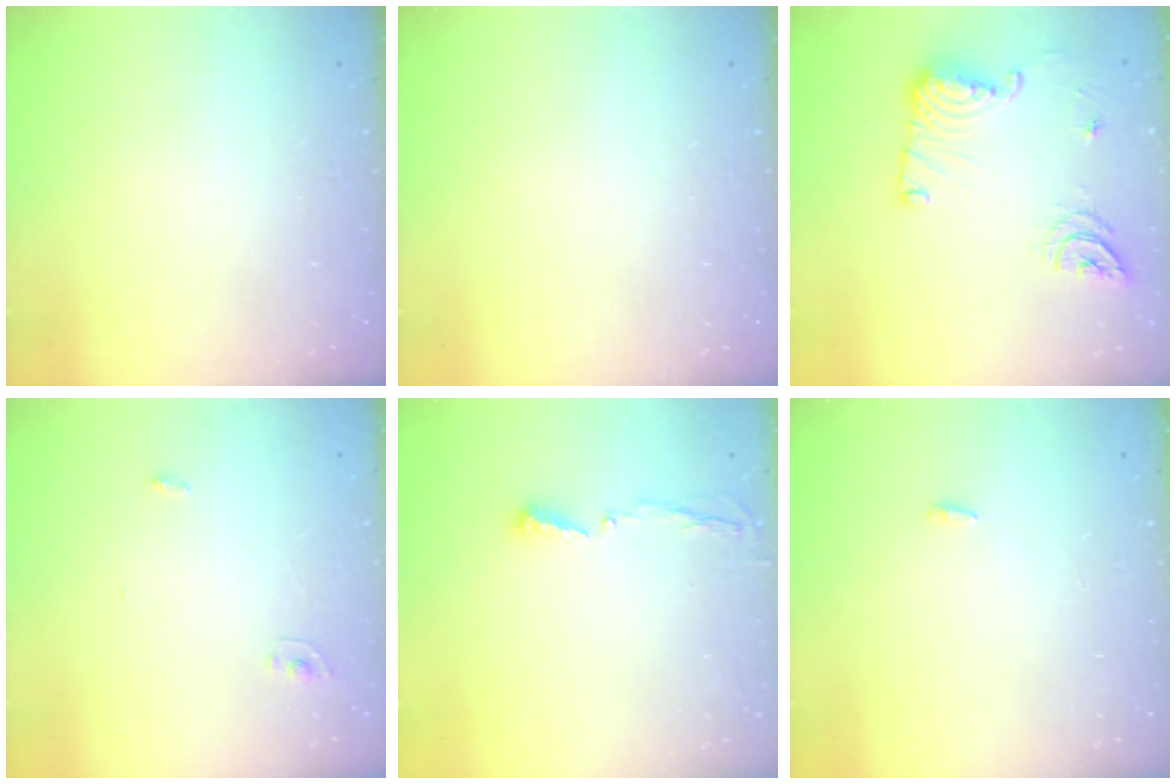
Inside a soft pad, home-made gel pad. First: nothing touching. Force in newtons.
{"total": 0.0}
{"total": 14.3, "press": 14.2, "slide": 1.4}
{"total": 2.4, "press": 2.4, "slide": 0.2}
{"total": 3.6, "press": 3.6, "slide": 0.4}
{"total": 2.1, "press": 1.9, "slide": 0.7}